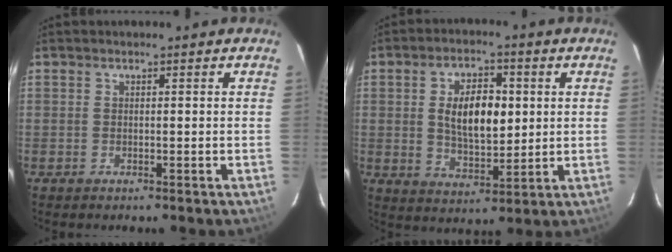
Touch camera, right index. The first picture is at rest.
{"total": 10.4, "force": [1.6, 5.4, 8.7], "torque": [-0.155, 0.010, 0.035]}